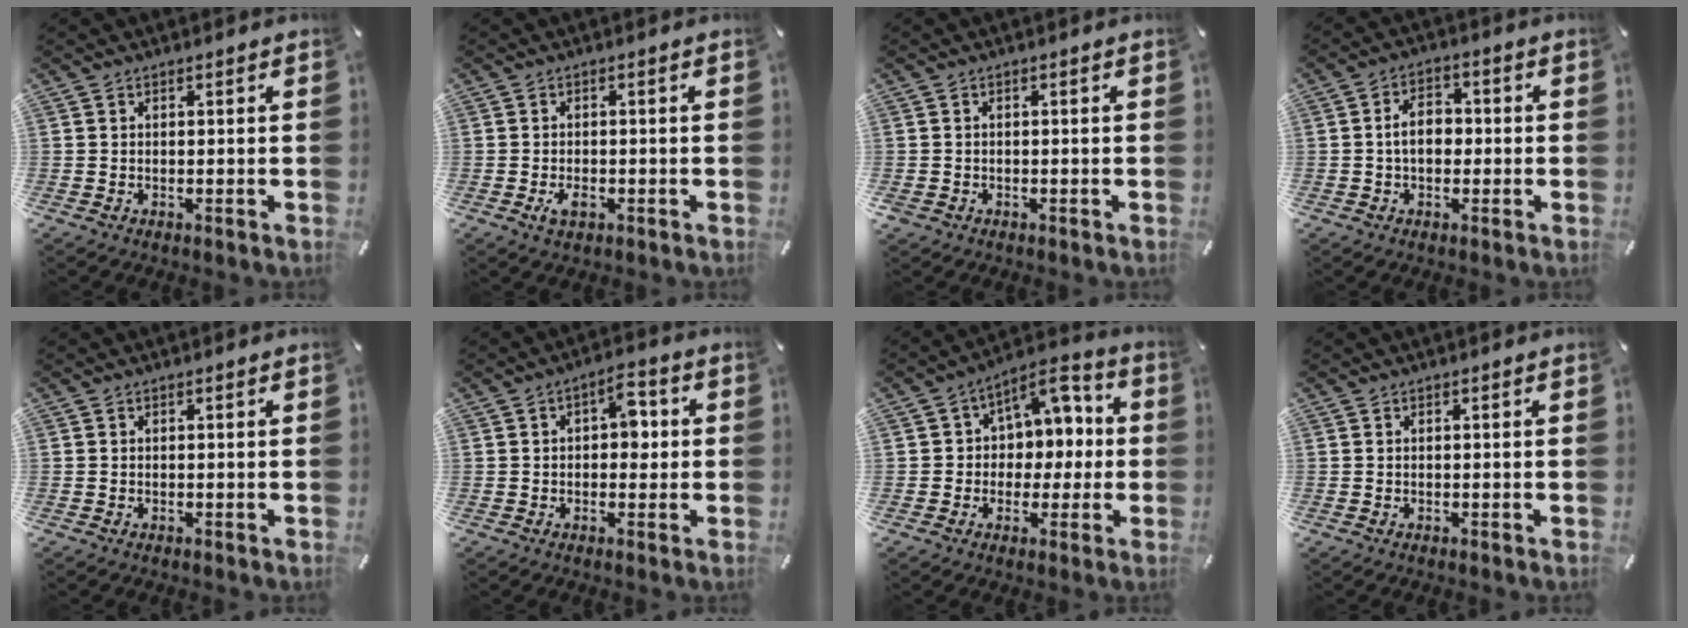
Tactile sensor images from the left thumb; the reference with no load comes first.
{"total": 2.8, "force": [-1.0, 1.6, 2.1], "torque": [-0.042, 0.003, -0.018]}
{"total": 1.2, "force": [-0.6, 1.0, 0.3], "torque": [-0.003, 0.004, -0.013]}
{"total": 6.2, "force": [-0.6, 4.2, 4.6], "torque": [-0.084, 0.008, -0.014]}
{"total": 0.0}
{"total": 5.6, "force": [0.4, 3.5, 4.3], "torque": [-0.045, 0.000, -0.005]}
{"total": 8.8, "force": [1.6, 8.1, 3.2], "torque": [-0.035, -0.011, 0.028]}
{"total": 0.0}